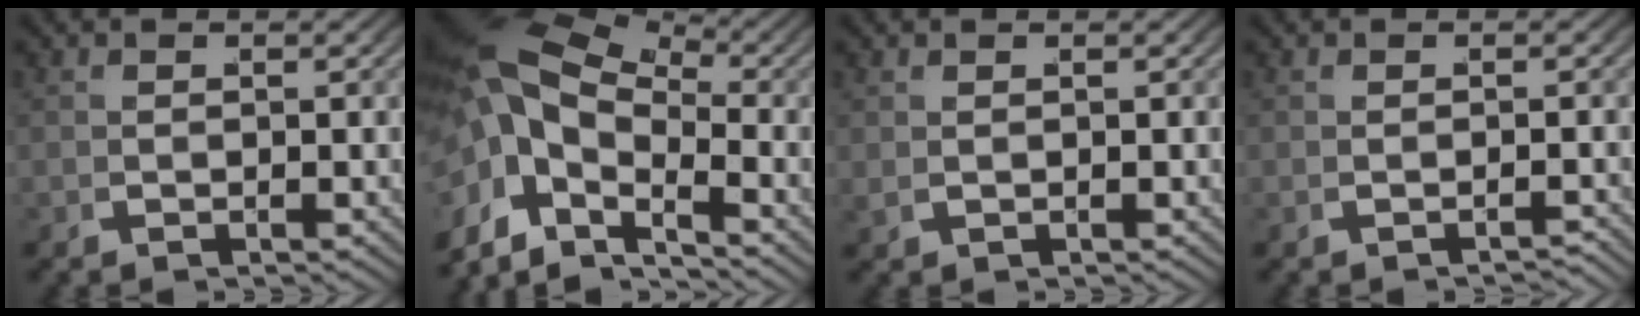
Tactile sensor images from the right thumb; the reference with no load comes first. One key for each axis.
{"total": 9.3, "fx": 0.1, "fy": 6.0, "fz": 7.1, "tx": -0.135, "ty": -0.006, "tz": -0.019}
{"total": 0.0}
{"total": 1.4, "fx": -1.3, "fy": -0.6, "fz": -0.3, "tx": 0.005, "ty": 0.002, "tz": -0.022}